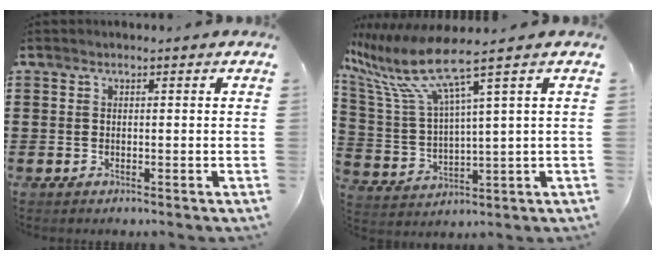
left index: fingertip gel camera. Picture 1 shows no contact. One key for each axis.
{"total": 9.8, "fx": 6.2, "fy": 1.0, "fz": 7.5, "tx": -0.193, "ty": -0.039, "tz": 0.095}